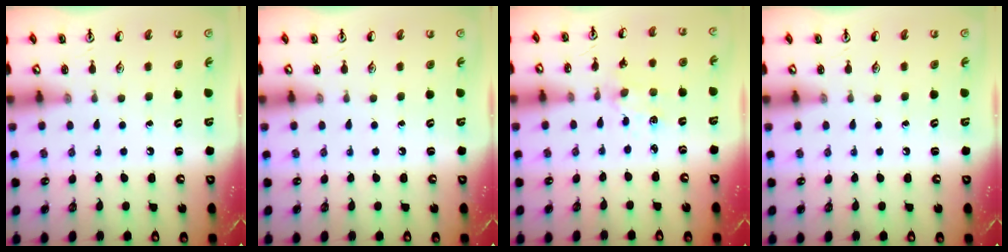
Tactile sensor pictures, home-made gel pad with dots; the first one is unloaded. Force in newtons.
{"total": 0.0}
{"total": 2.7, "press": 2.7, "slide": 0.4}
{"total": 0.0}